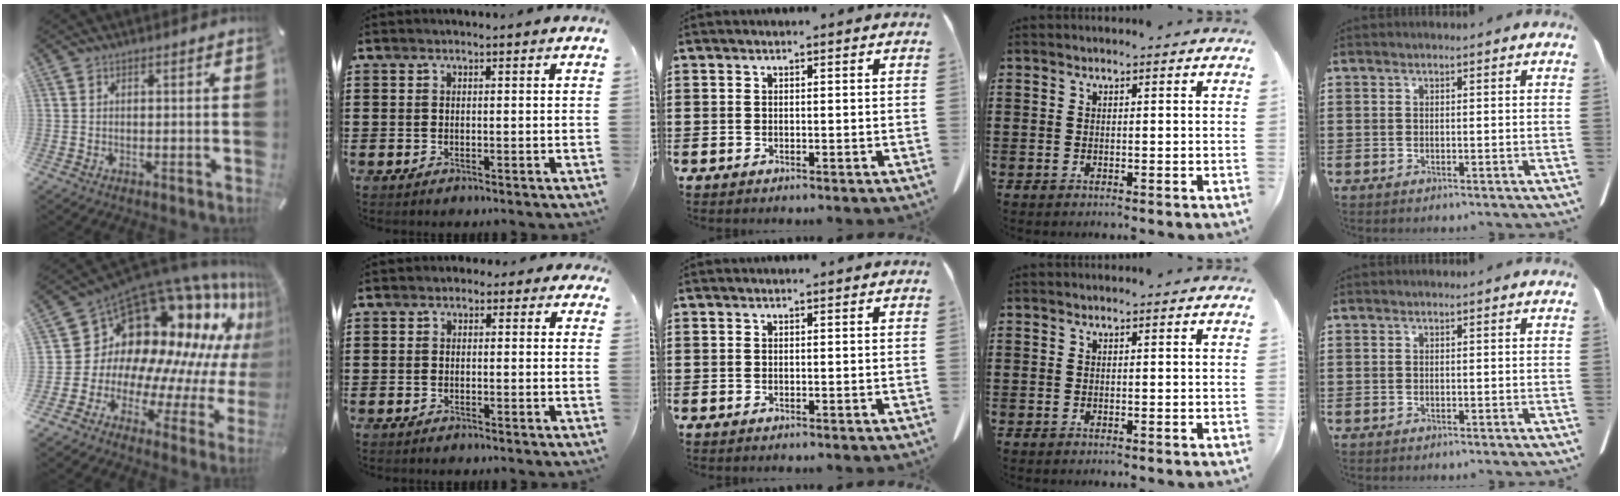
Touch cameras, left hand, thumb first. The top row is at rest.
{"thumb": {"total": 20.2, "force": [11.2, 12.9, 10.8], "torque": [-0.177, -0.142, 0.218]}, "index": {"total": 1.2, "force": [-0.5, 1.0, 0.4], "torque": [-0.011, 0.006, -0.012]}}